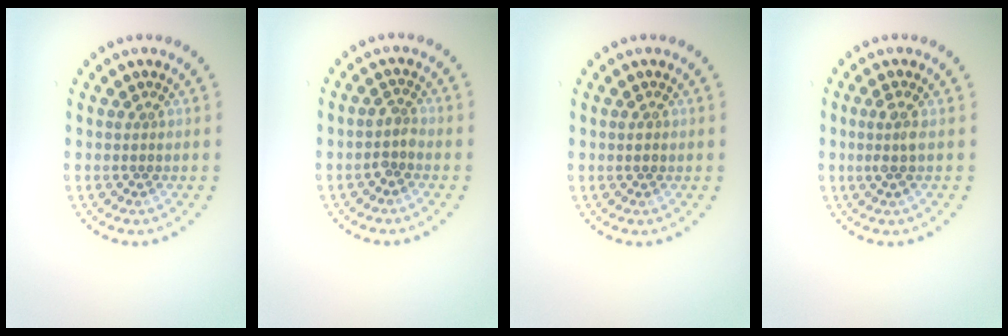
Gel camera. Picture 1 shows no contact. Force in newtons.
{"total": 1.5, "press": 1.1, "slide": 0.9}
{"total": 0.8, "press": 0.8, "slide": 0.2}
{"total": 1.5, "press": 1.2, "slide": 0.9}